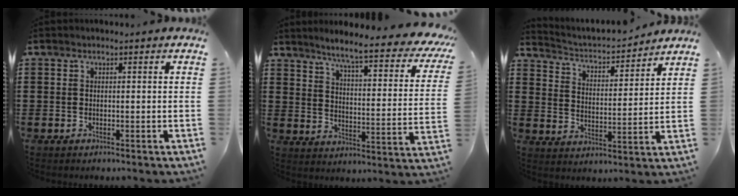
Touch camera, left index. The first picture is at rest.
{"total": 6.6, "force": [5.1, -0.2, 4.1], "torque": [-0.083, -0.047, 0.075]}
{"total": 2.8, "force": [2.7, 0.3, 0.7], "torque": [-0.031, -0.029, 0.036]}